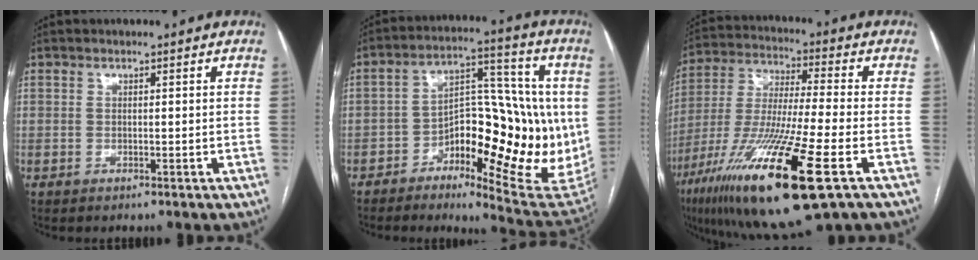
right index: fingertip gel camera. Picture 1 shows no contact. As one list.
[{"total": 18.4, "force": [-2.5, 7.6, 16.5], "torque": [-0.222, 0.026, -0.032]}, {"total": 21.6, "force": [-10.2, 1.3, 19.0], "torque": [-0.379, -0.051, -0.181]}]